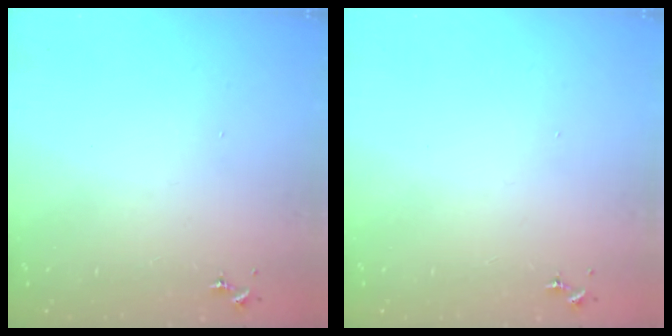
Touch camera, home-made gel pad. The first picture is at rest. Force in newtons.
{"total": 0.0}